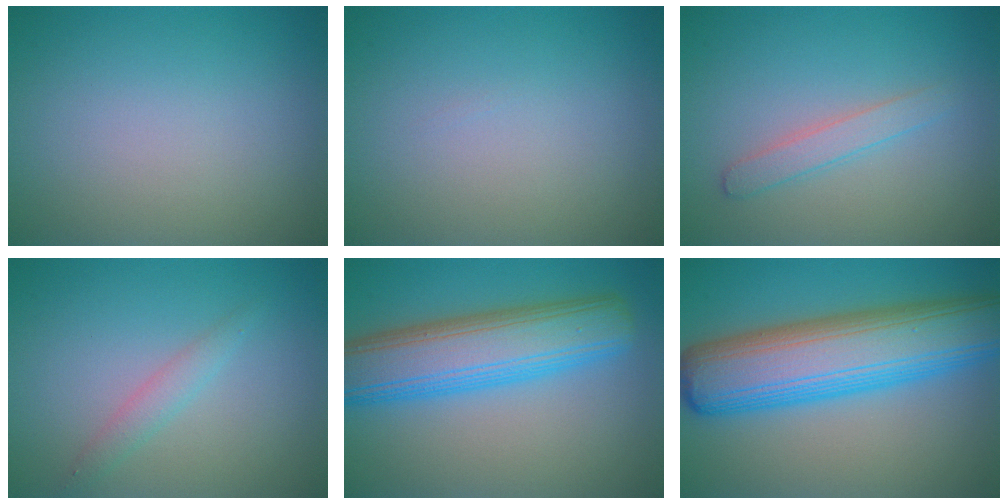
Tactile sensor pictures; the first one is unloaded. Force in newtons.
{"total": 0.0}
{"total": 1.7, "press": 1.7, "slide": 0.1}
{"total": 1.5, "press": 1.5, "slide": 0.1}
{"total": 8.9, "press": 8.9, "slide": 0.3}
{"total": 11.9, "press": 11.9, "slide": 0.2}